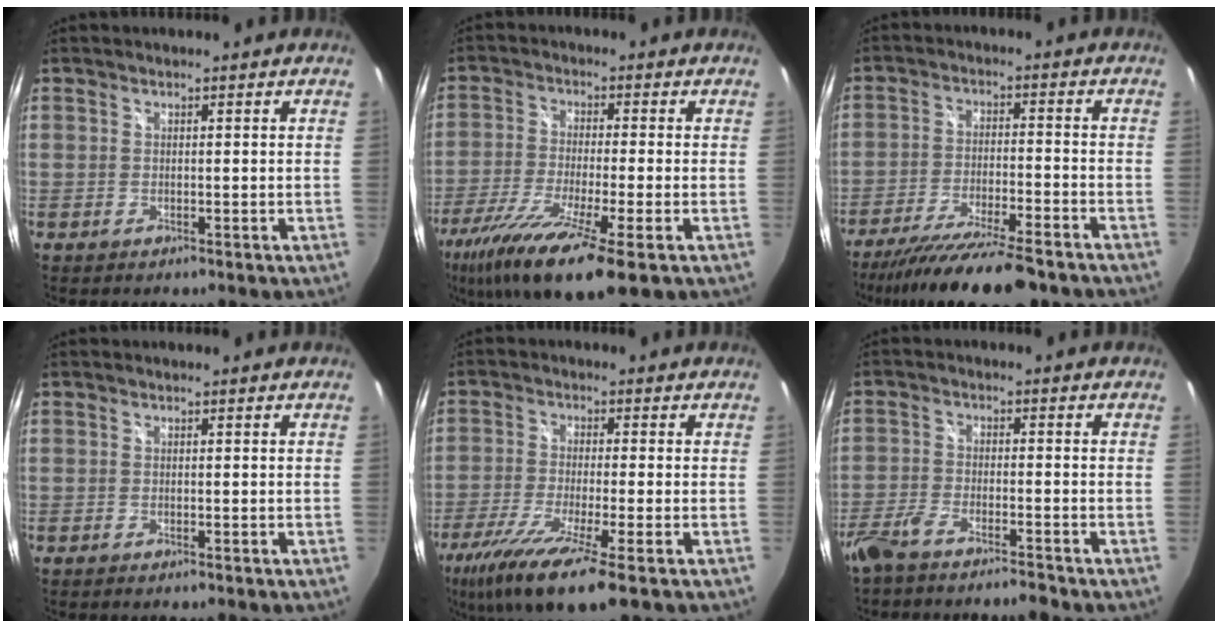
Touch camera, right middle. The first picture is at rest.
{"total": 15.9, "force": [-9.2, 2.2, 12.7], "torque": [-0.254, -0.061, -0.166]}
{"total": 17.6, "force": [-14.7, 2.6, 9.4], "torque": [-0.182, -0.038, -0.234]}
{"total": 0.0}
{"total": 13.2, "force": [-7.9, 1.4, 10.5], "torque": [-0.222, -0.054, -0.144]}
{"total": 6.4, "force": [-5.6, 0.9, 3.0], "torque": [-0.082, -0.010, -0.106]}